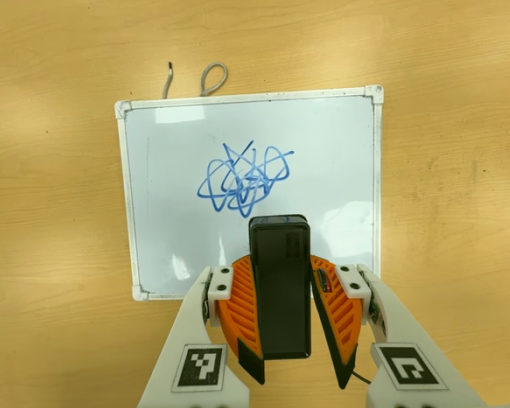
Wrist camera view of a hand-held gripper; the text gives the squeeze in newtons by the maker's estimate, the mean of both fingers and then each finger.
{"total": 6.7, "left": 6.7, "right": 6.7}